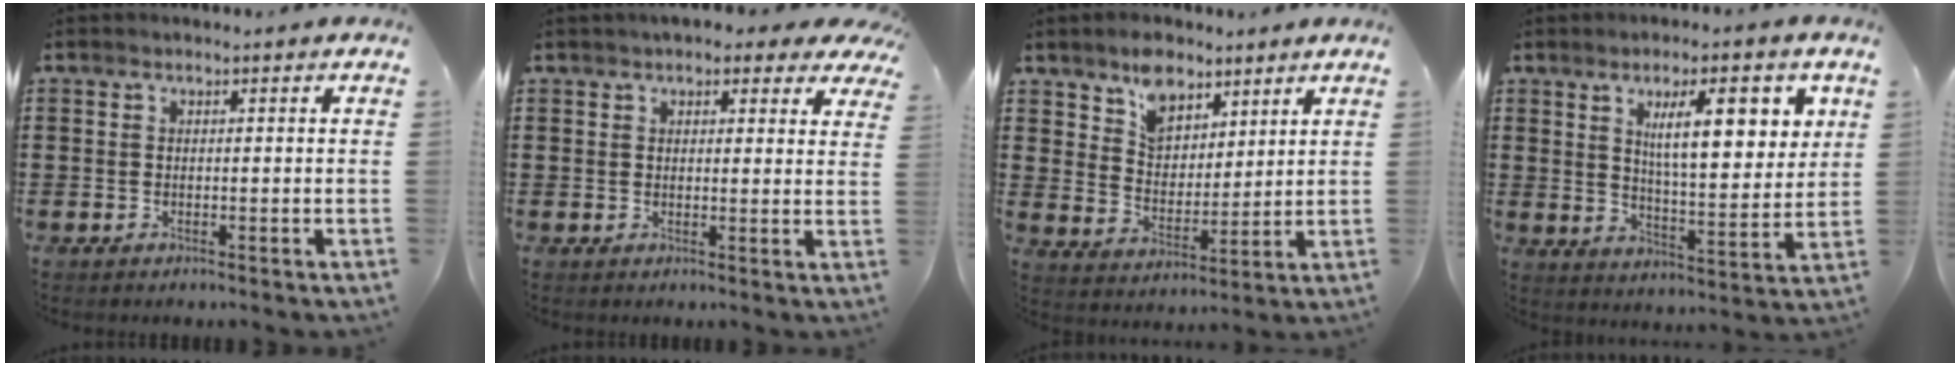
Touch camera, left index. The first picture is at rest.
{"total": 3.5, "force": [2.9, 1.7, 1.0], "torque": [-0.016, -0.005, 0.049]}
{"total": 7.1, "force": [5.4, 4.1, 2.0], "torque": [-0.039, -0.013, 0.099]}
{"total": 10.8, "force": [4.6, 3.5, 9.2], "torque": [-0.144, -0.009, 0.070]}